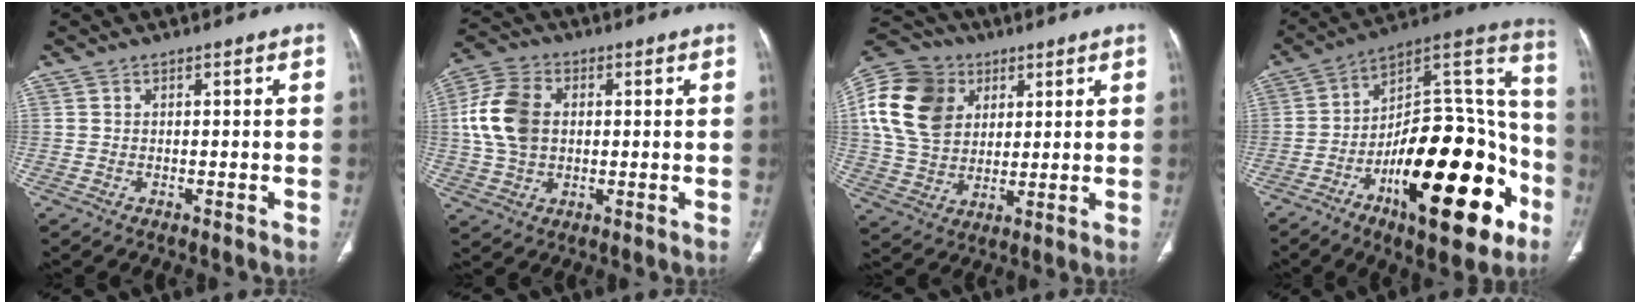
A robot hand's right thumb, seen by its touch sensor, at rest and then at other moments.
{"total": 11.5, "force": [1.1, 8.2, 8.0], "torque": [-0.158, 0.014, 0.021]}
{"total": 18.8, "force": [5.7, 14.3, 10.8], "torque": [-0.209, 0.010, 0.106]}
{"total": 30.1, "force": [-12.4, 12.7, 24.2], "torque": [-0.316, 0.083, -0.182]}